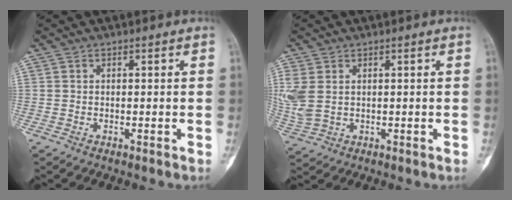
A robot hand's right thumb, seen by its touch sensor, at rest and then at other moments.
{"total": 7.1, "force": [1.3, 4.9, 5.0], "torque": [-0.139, 0.002, 0.039]}